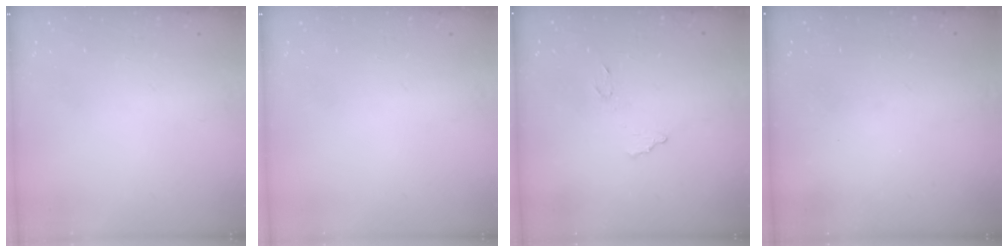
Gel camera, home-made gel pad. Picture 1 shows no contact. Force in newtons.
{"total": 0.0}
{"total": 7.9, "press": 7.9, "slide": 0.4}
{"total": 3.1, "press": 3.1, "slide": 0.1}